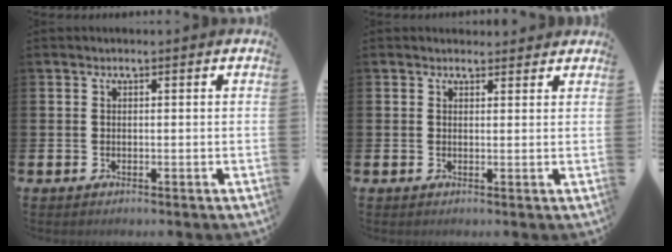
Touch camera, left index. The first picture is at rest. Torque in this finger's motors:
{"motor_torque": [0.95, -1.02, -0.07, 0.00]}